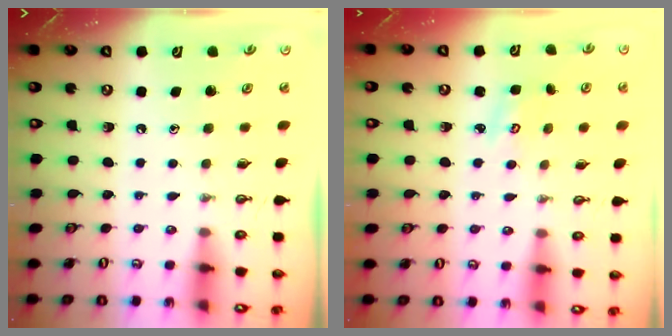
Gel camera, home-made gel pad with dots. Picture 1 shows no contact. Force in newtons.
{"total": 3.0, "press": 3.0, "slide": 0.3}